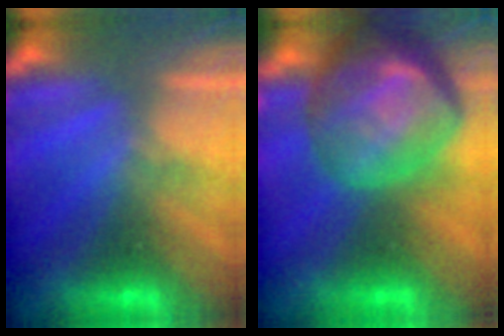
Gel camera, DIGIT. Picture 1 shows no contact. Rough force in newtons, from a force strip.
{"total": 7.8}